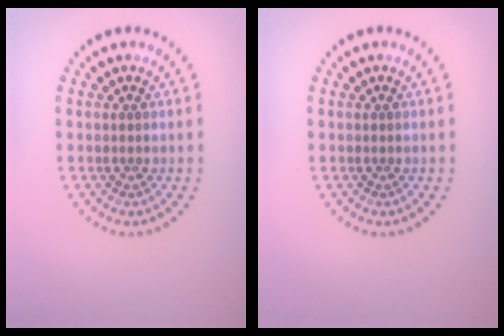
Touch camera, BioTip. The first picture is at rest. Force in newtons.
{"total": 0.0}